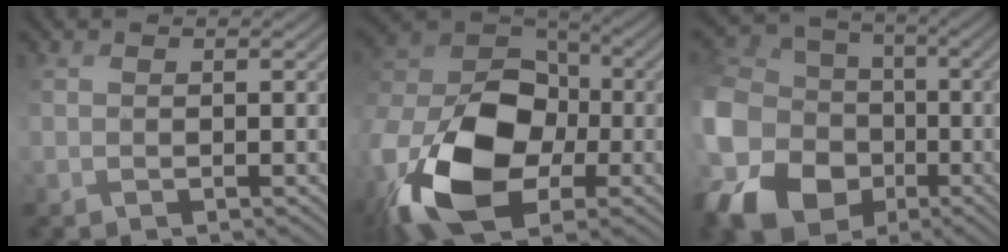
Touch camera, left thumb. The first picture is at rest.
{"total": 18.3, "force": [-6.6, 11.7, 12.5], "torque": [-0.289, -0.050, -0.117]}
{"total": 18.0, "force": [-4.8, 14.7, 9.1], "torque": [-0.282, -0.036, -0.096]}